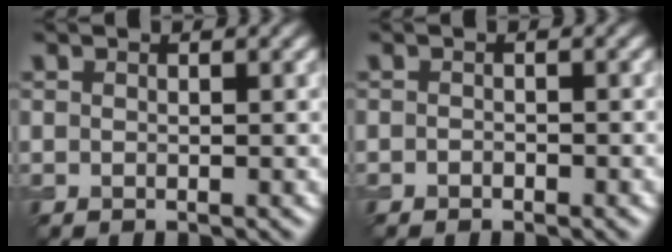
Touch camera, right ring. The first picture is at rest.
{"total": 0.6, "force": [-0.4, 0.3, 0.2], "torque": [-0.005, -0.004, -0.009]}